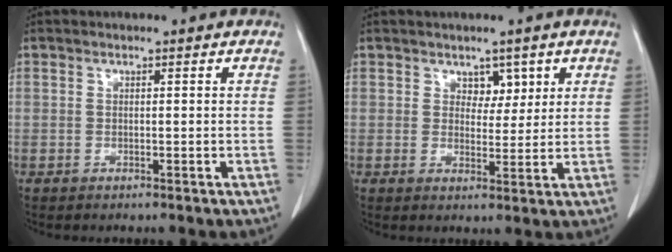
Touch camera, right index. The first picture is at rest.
{"total": 3.3, "force": [1.8, 2.2, 1.7], "torque": [-0.014, 0.001, 0.029]}